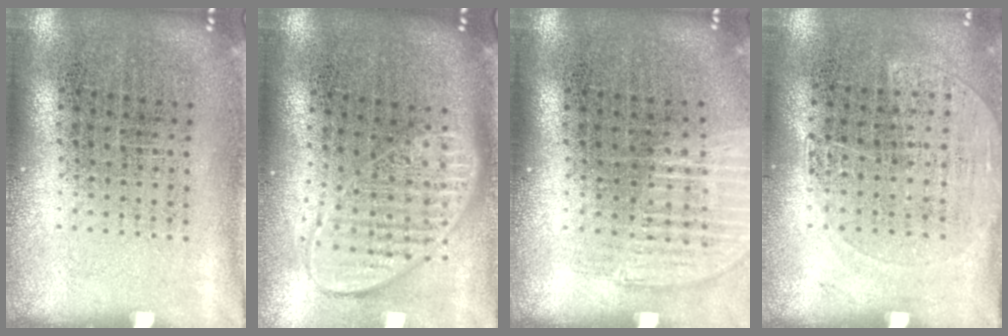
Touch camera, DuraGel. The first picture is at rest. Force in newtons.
{"total": 2.0, "press": 1.5, "slide": 1.2}
{"total": 1.2, "press": 1.1, "slide": 0.4}
{"total": 1.2, "press": 1.0, "slide": 0.7}